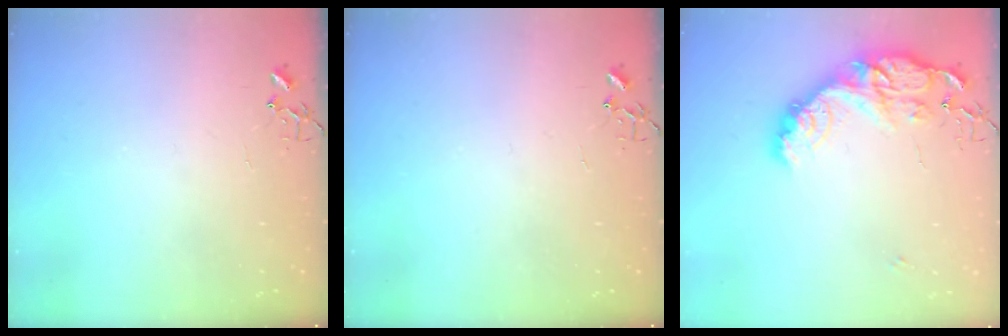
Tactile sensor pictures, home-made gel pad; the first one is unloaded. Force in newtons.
{"total": 0.0}
{"total": 16.9, "press": 16.9, "slide": 0.5}